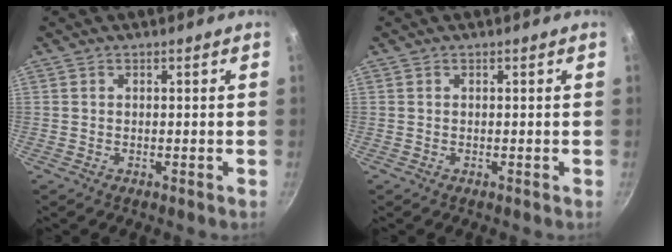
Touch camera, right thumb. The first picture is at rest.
{"total": 0.0}